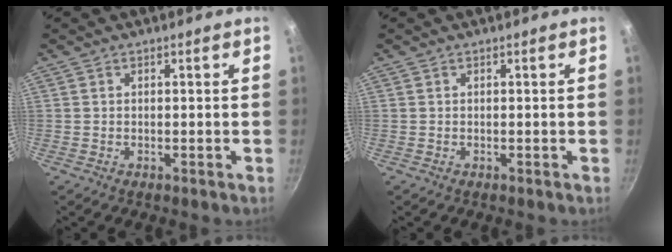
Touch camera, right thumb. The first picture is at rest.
{"total": 0.0}